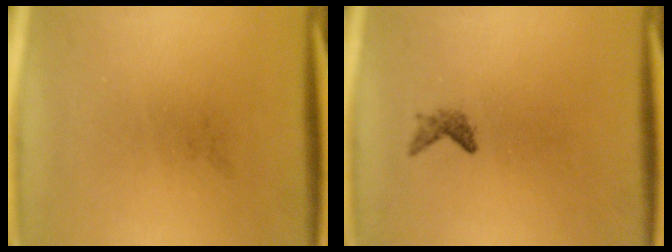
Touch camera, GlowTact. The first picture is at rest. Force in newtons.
{"total": 1.1}